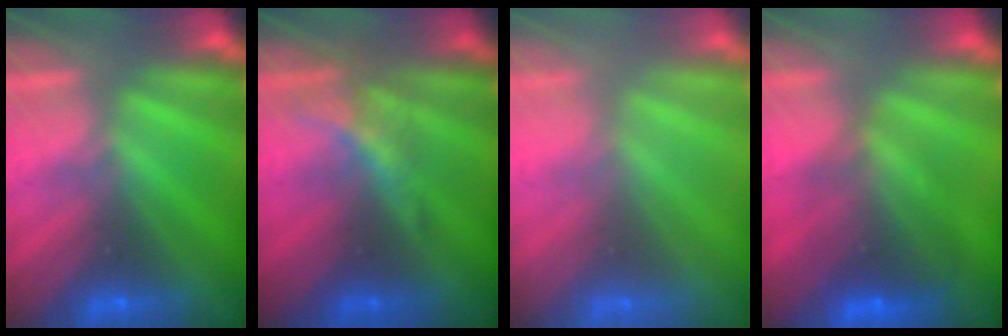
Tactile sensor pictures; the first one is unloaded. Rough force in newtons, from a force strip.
{"total": 2.1}
{"total": 2.9}
{"total": 7.4}